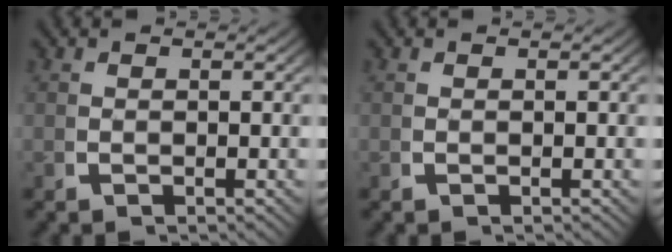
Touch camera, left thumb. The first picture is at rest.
{"total": 0.0}